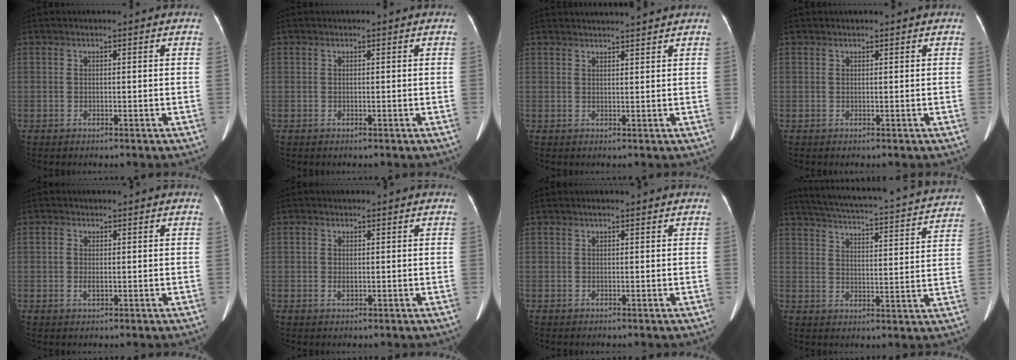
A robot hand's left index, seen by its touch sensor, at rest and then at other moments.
{"total": 0.0}
{"total": 6.6, "force": [6.3, -0.8, 1.9], "torque": [-0.020, 0.011, 0.078]}
{"total": 1.5, "force": [1.4, 0.0, 0.7], "torque": [-0.009, 0.009, 0.017]}
{"total": 1.6, "force": [-0.3, 0.9, 1.3], "torque": [-0.028, -0.004, 0.002]}
{"total": 1.2, "force": [-0.2, 0.7, 0.9], "torque": [-0.020, -0.004, 0.004]}
{"total": 0.9, "force": [0.7, 0.0, 0.6], "torque": [-0.009, 0.009, 0.014]}
{"total": 23.9, "force": [21.9, 2.2, 9.3], "torque": [-0.148, -0.036, 0.277]}